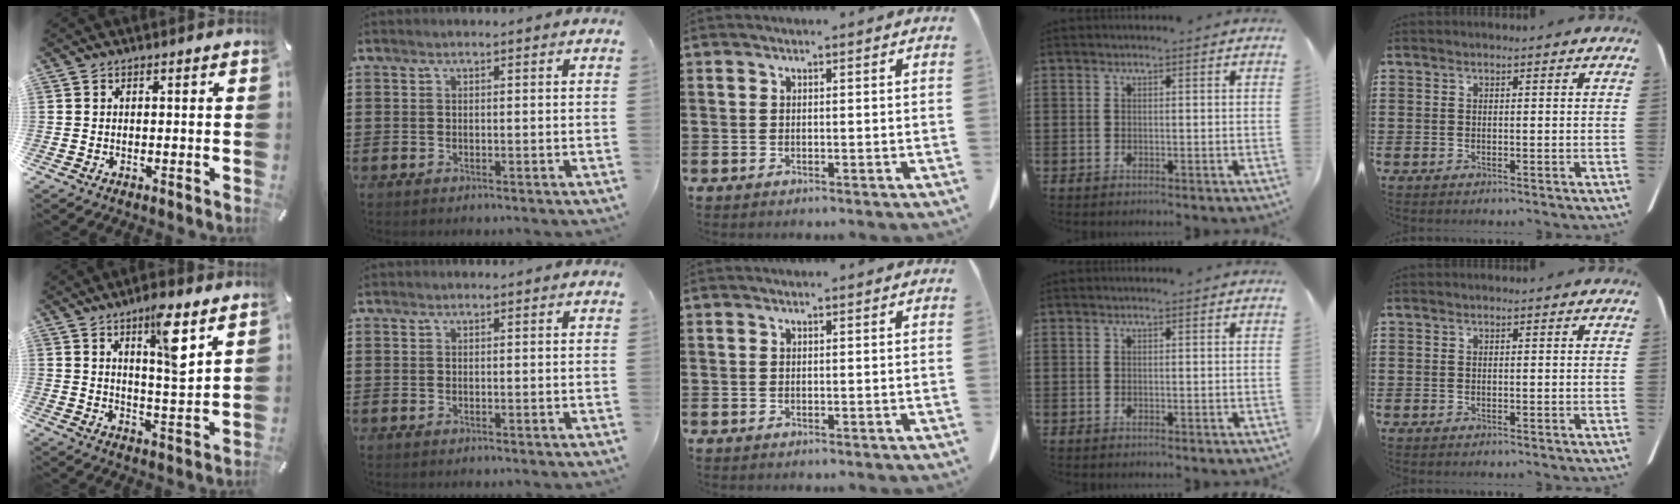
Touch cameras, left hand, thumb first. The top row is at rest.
{"thumb": {"total": 9.4, "force": [5.5, 1.9, 7.4], "torque": [-0.107, -0.036, 0.085]}}